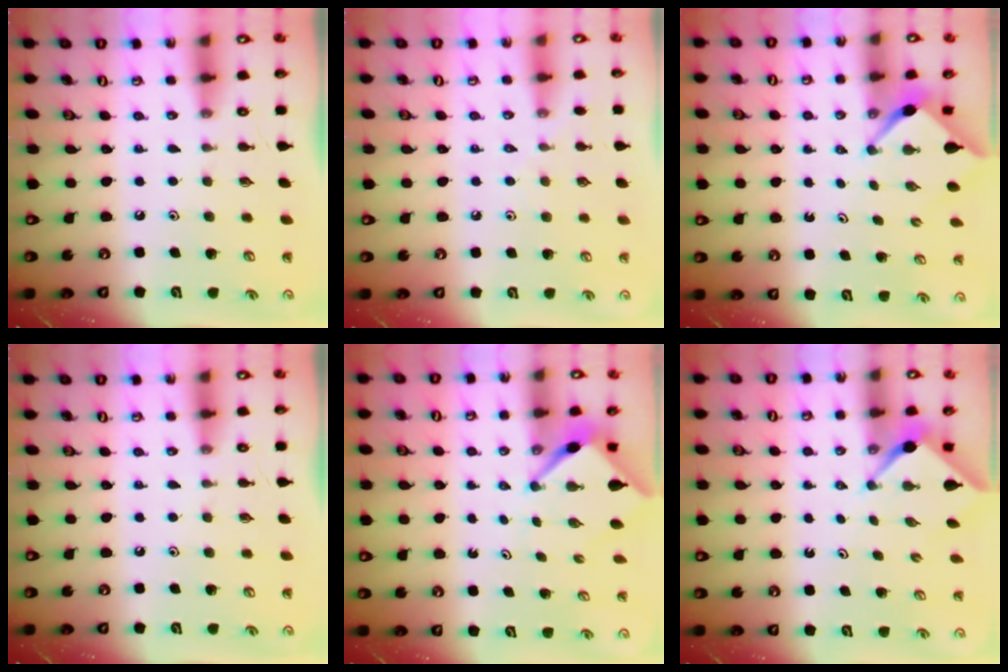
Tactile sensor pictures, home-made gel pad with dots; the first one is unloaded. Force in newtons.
{"total": 4.4, "press": 4.4, "slide": 0.7}
{"total": 2.4, "press": 2.4, "slide": 0.2}
{"total": 0.0}
{"total": 3.4, "press": 3.4, "slide": 0.1}
{"total": 2.4, "press": 2.4, "slide": 0.3}